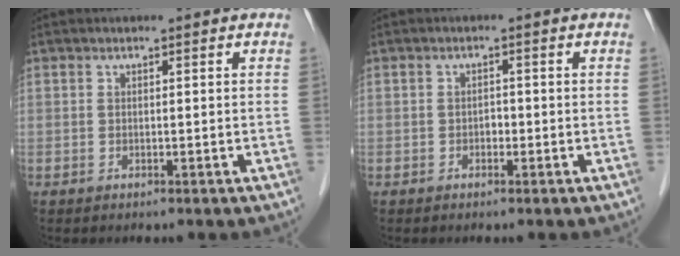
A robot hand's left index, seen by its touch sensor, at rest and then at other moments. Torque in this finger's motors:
{"motor_torque": [0.07, 0.12, -0.07, -0.01]}